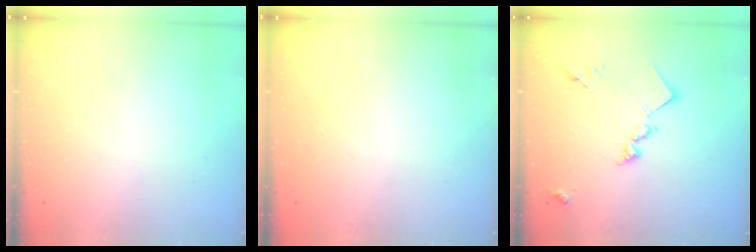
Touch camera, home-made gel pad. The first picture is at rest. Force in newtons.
{"total": 1.3, "press": 1.0, "slide": 0.7}
{"total": 13.9, "press": 13.8, "slide": 0.9}